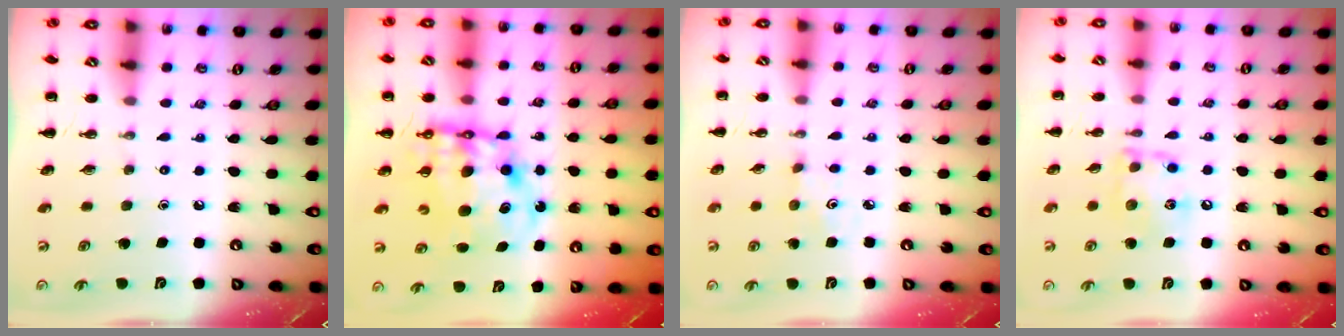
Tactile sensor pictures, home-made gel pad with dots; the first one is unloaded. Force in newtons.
{"total": 12.2, "press": 11.8, "slide": 3.3}
{"total": 2.6, "press": 2.5, "slide": 0.7}
{"total": 10.8, "press": 10.8, "slide": 0.6}